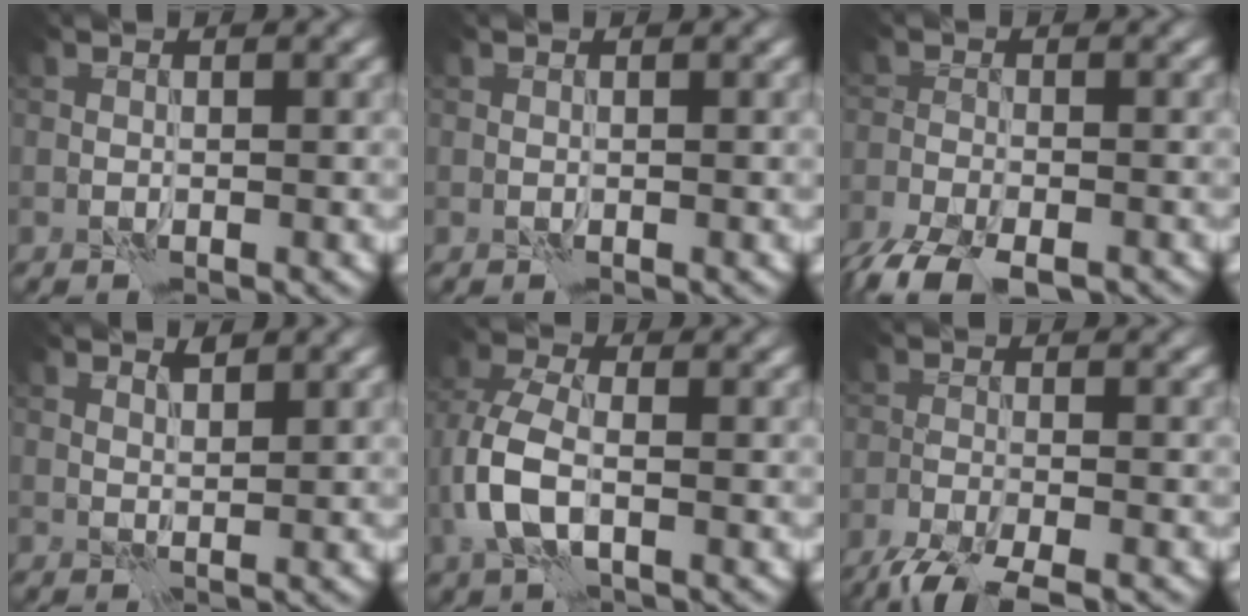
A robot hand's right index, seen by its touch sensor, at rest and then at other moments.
{"total": 0.0}
{"total": 6.5, "force": [-5.2, 2.3, 3.1], "torque": [-0.056, -0.031, -0.092]}
{"total": 1.3, "force": [1.2, 0.2, 0.3], "torque": [-0.008, -0.003, 0.022]}
{"total": 5.1, "force": [-1.0, 3.0, 4.1], "torque": [-0.104, 0.003, -0.029]}
{"total": 6.5, "force": [-5.4, 1.3, 3.3], "torque": [-0.061, -0.026, -0.095]}